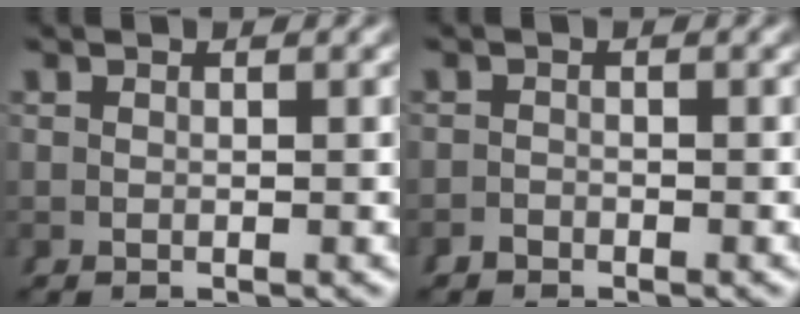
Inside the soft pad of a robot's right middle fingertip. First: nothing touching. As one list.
[{"total": 1.2, "force": [-1.1, -0.2, -0.3], "torque": [0.016, -0.005, -0.019]}]